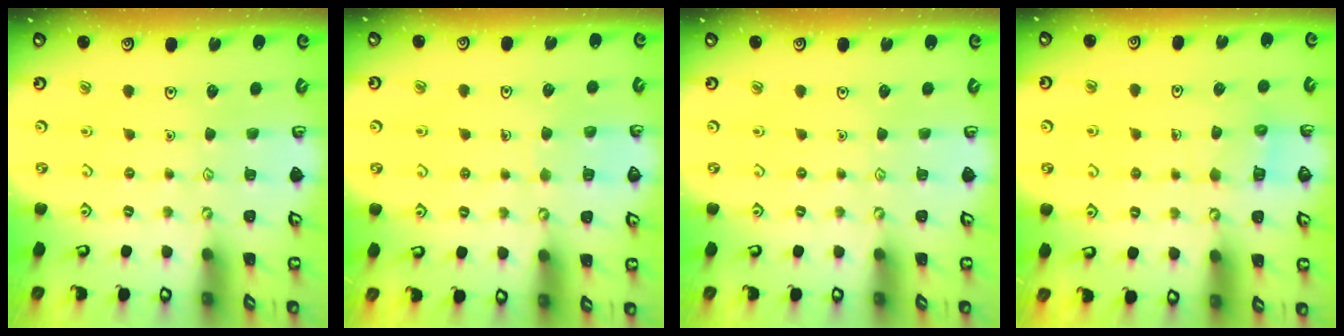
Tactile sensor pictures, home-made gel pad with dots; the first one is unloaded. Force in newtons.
{"total": 6.2, "press": 6.2, "slide": 0.6}
{"total": 0.0}
{"total": 5.1, "press": 5.1, "slide": 0.5}